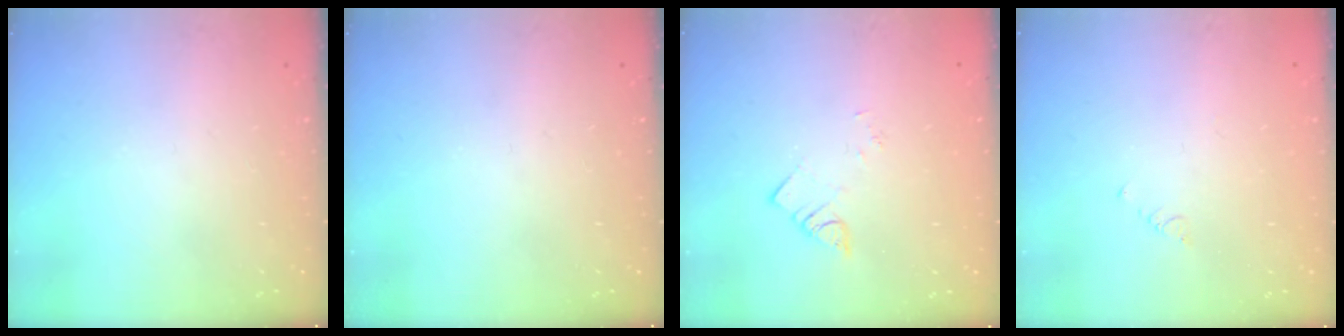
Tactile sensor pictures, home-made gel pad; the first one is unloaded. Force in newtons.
{"total": 0.0}
{"total": 2.2, "press": 2.2, "slide": 0.2}
{"total": 0.7, "press": 0.6, "slide": 0.2}